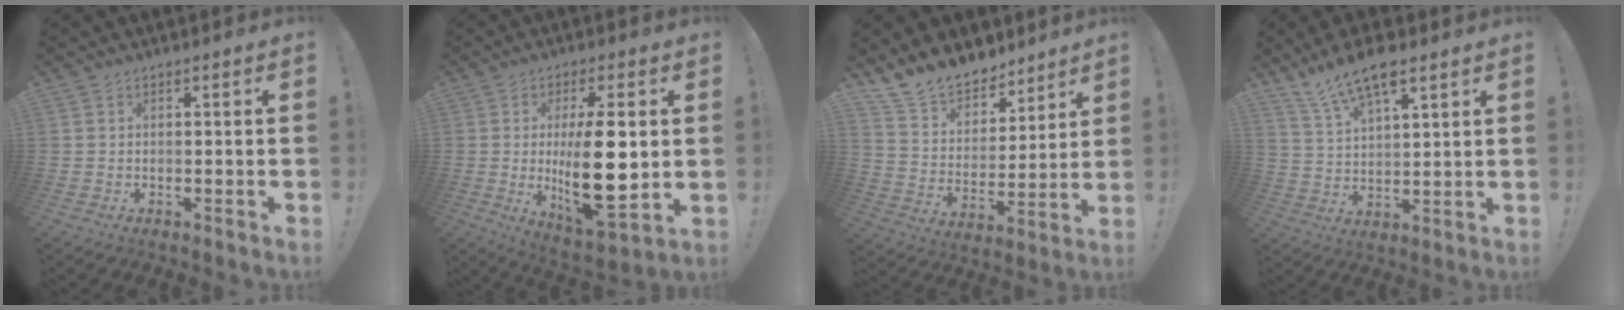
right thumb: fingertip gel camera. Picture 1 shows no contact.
{"total": 18.3, "force": [0.9, 6.9, 16.9], "torque": [-0.271, -0.025, 0.016]}
{"total": 13.6, "force": [11.6, 6.4, 2.8], "torque": [-0.063, -0.093, 0.221]}
{"total": 11.3, "force": [8.2, 3.7, 6.8], "torque": [-0.127, -0.043, 0.151]}